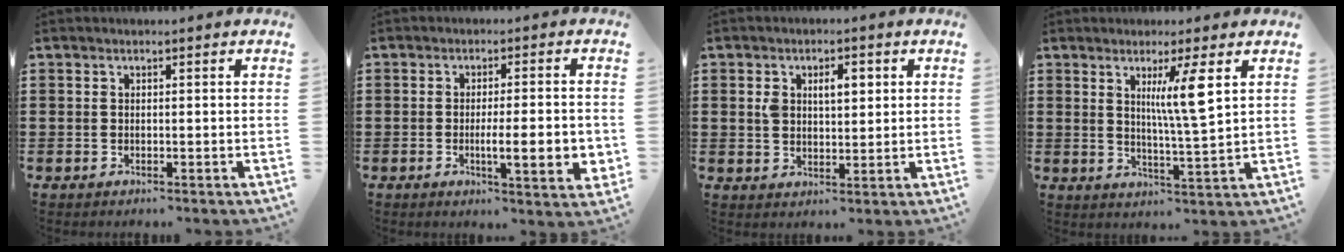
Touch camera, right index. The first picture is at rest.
{"total": 7.1, "force": [-1.3, 1.2, 6.8], "torque": [-0.096, -0.010, -0.024]}
{"total": 4.3, "force": [1.2, 2.5, 3.2], "torque": [-0.055, 0.008, 0.015]}
{"total": 6.4, "force": [2.5, 0.1, 5.9], "torque": [-0.107, -0.008, 0.034]}